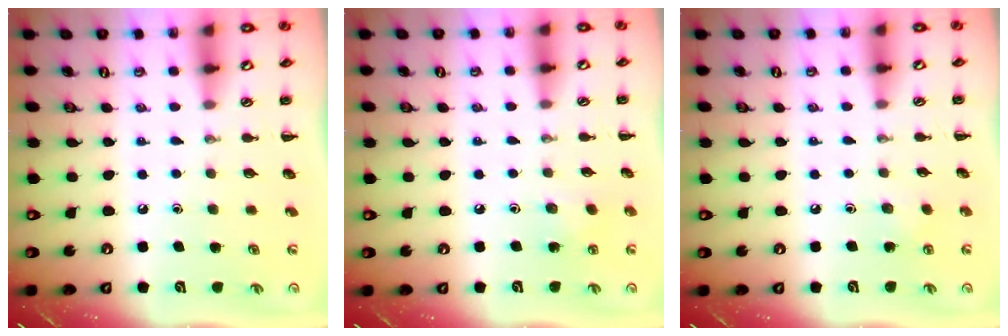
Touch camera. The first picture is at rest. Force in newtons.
{"total": 3.2, "press": 3.0, "slide": 0.9}
{"total": 4.0, "press": 3.8, "slide": 1.1}